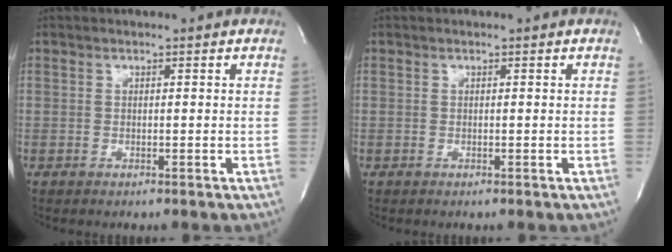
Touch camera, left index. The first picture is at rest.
{"total": 0.0}